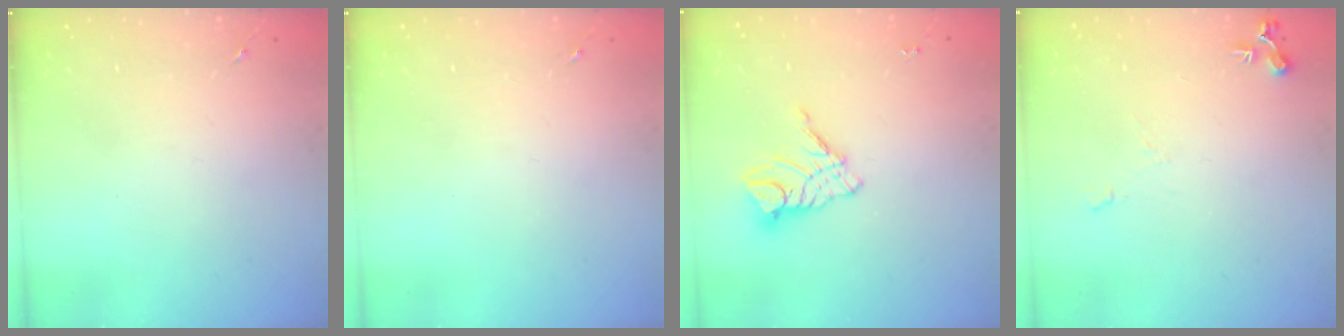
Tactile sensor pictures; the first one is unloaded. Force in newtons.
{"total": 0.0}
{"total": 10.8, "press": 10.7, "slide": 0.7}
{"total": 6.8, "press": 6.8, "slide": 0.9}